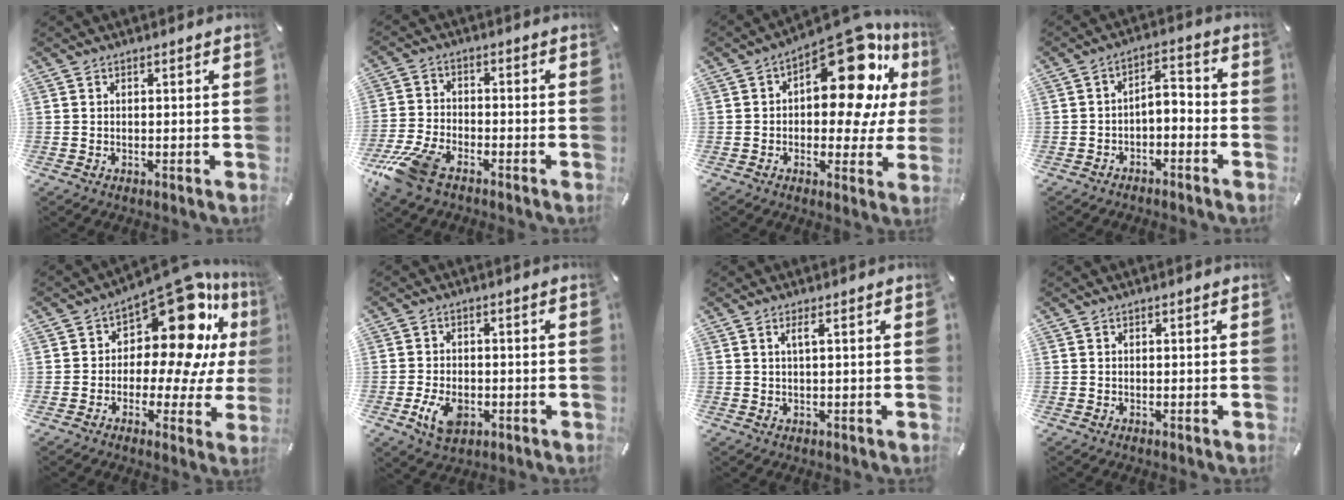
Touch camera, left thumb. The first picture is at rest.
{"total": 10.1, "force": [-6.8, 4.7, 5.8], "torque": [-0.134, 0.021, -0.131]}
{"total": 21.5, "force": [9.3, 10.8, 16.1], "torque": [-0.194, -0.080, 0.149]}
{"total": 4.4, "force": [-3.0, 2.2, 2.2], "torque": [-0.039, 0.018, -0.060]}
{"total": 18.4, "force": [8.3, 9.7, 13.3], "torque": [-0.188, -0.075, 0.134]}
{"total": 6.6, "force": [-2.1, 4.5, 4.3], "torque": [-0.094, 0.002, -0.042]}
{"total": 2.1, "force": [0.7, 0.1, 2.0], "torque": [-0.040, 0.002, 0.010]}
{"total": 0.0}